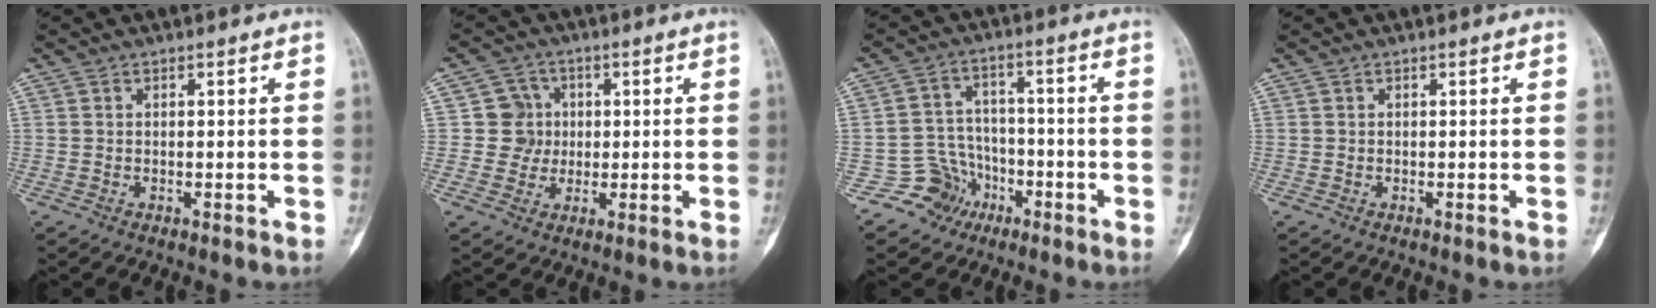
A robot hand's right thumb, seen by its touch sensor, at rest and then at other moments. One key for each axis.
{"total": 5.3, "fx": 0.3, "fy": 5.2, "fz": 0.6, "tx": 0.033, "ty": 0.010, "tz": -0.001}
{"total": 7.3, "fx": -4.2, "fy": 5.9, "fz": 0.3, "tx": 0.040, "ty": 0.041, "tz": -0.073}
{"total": 0.0}